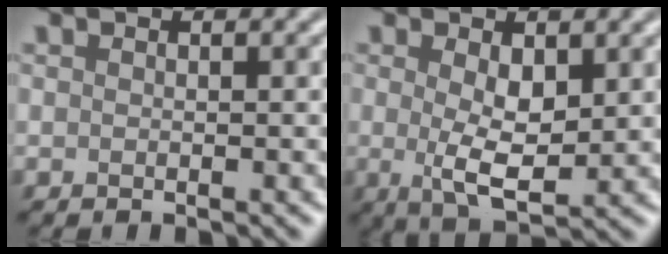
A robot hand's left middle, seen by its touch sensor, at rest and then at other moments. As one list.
[{"total": 3.6, "force": [0.5, 1.3, 3.3], "torque": [-0.064, -0.004, 0.016]}]